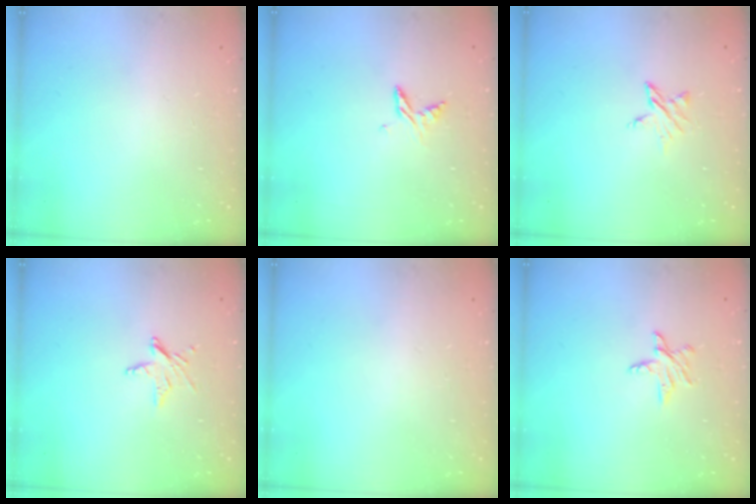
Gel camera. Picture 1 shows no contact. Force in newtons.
{"total": 6.9, "press": 6.8, "slide": 0.6}
{"total": 4.7, "press": 4.7, "slide": 0.5}
{"total": 5.1, "press": 5.1, "slide": 0.5}
{"total": 0.0}
{"total": 5.7, "press": 5.6, "slide": 0.5}